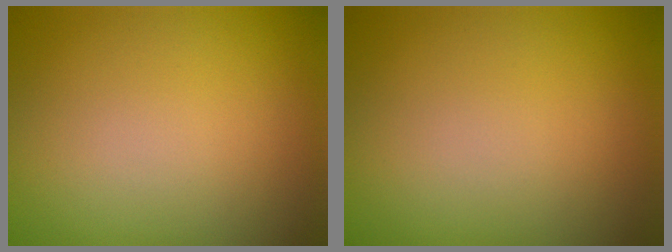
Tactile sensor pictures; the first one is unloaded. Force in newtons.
{"total": 0.0}